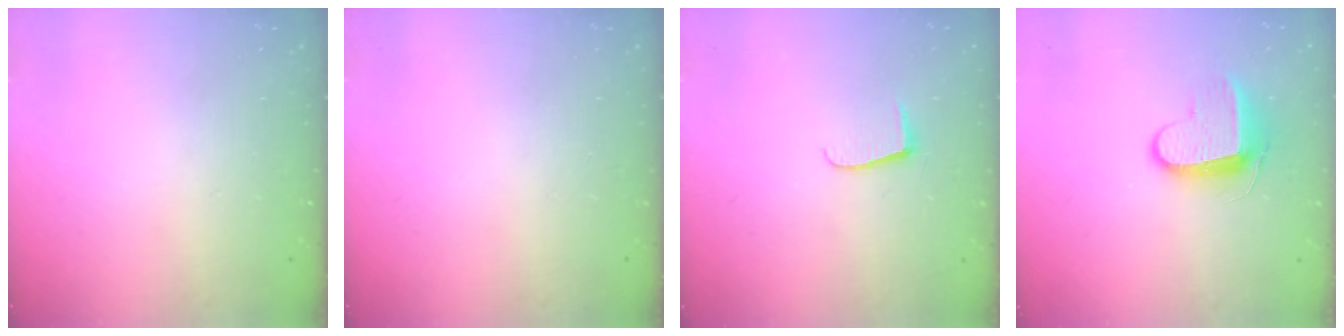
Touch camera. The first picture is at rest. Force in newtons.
{"total": 0.0}
{"total": 5.1, "press": 5.0, "slide": 0.6}
{"total": 9.2, "press": 9.2, "slide": 0.9}